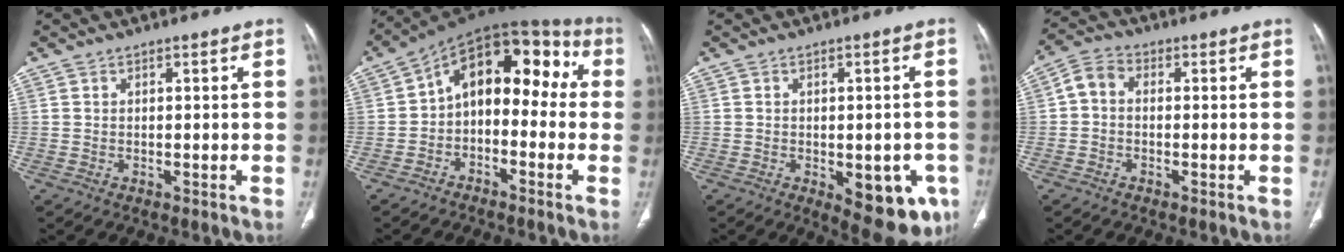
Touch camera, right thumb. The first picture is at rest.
{"total": 14.5, "force": [-0.9, 9.3, 11.1], "torque": [-0.117, 0.071, -0.031]}
{"total": 12.1, "force": [-4.3, 5.7, 9.8], "torque": [-0.089, 0.003, -0.039]}
{"total": 4.4, "force": [-0.2, 3.2, 2.9], "torque": [-0.050, 0.013, -0.017]}